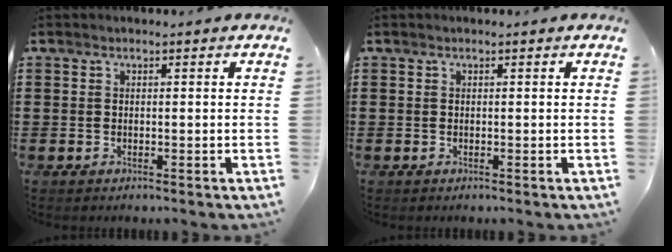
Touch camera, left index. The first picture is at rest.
{"total": 0.0}